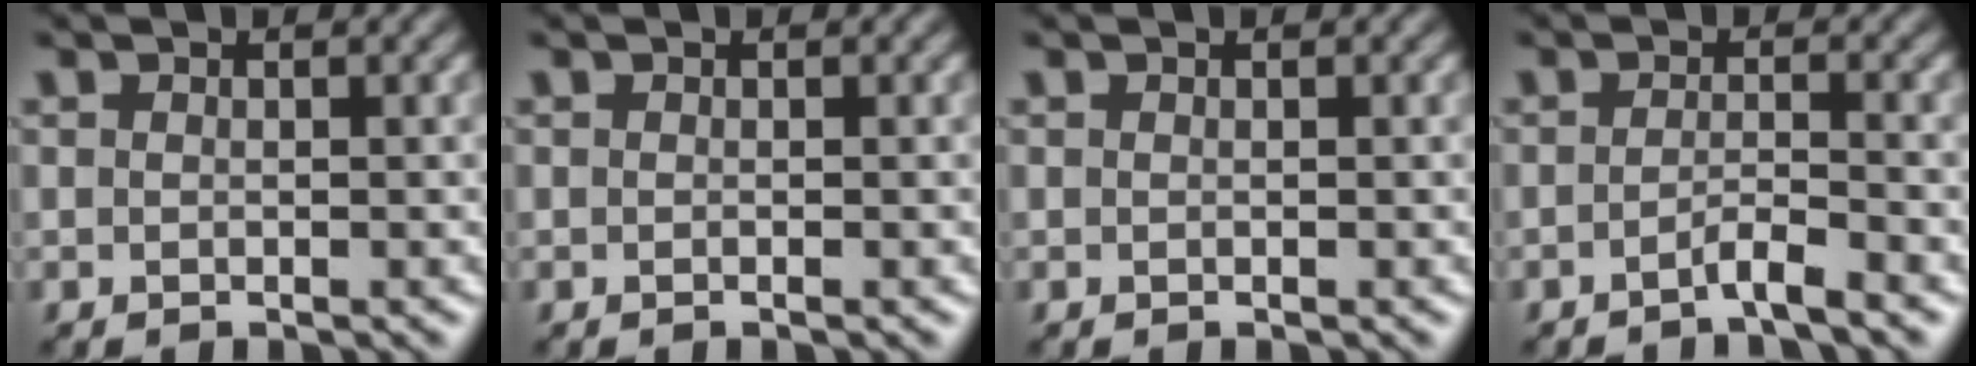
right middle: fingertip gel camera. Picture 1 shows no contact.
{"total": 0.0}
{"total": 0.0}
{"total": 1.8, "force": [-1.2, 0.2, 1.3], "torque": [-0.020, 0.003, -0.031]}